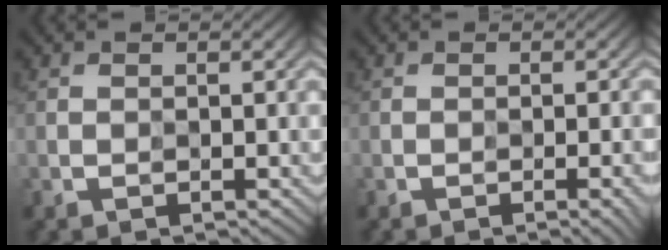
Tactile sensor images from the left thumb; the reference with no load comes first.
{"total": 3.0, "force": [-2.1, 0.5, 2.2], "torque": [-0.018, -0.006, -0.021]}